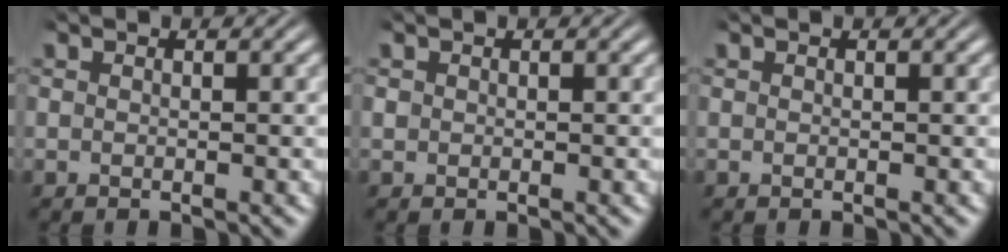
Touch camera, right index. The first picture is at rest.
{"total": 0.5, "force": [0.0, 0.5, 0.2], "torque": [-0.010, -0.002, 0.003]}
{"total": 0.0}